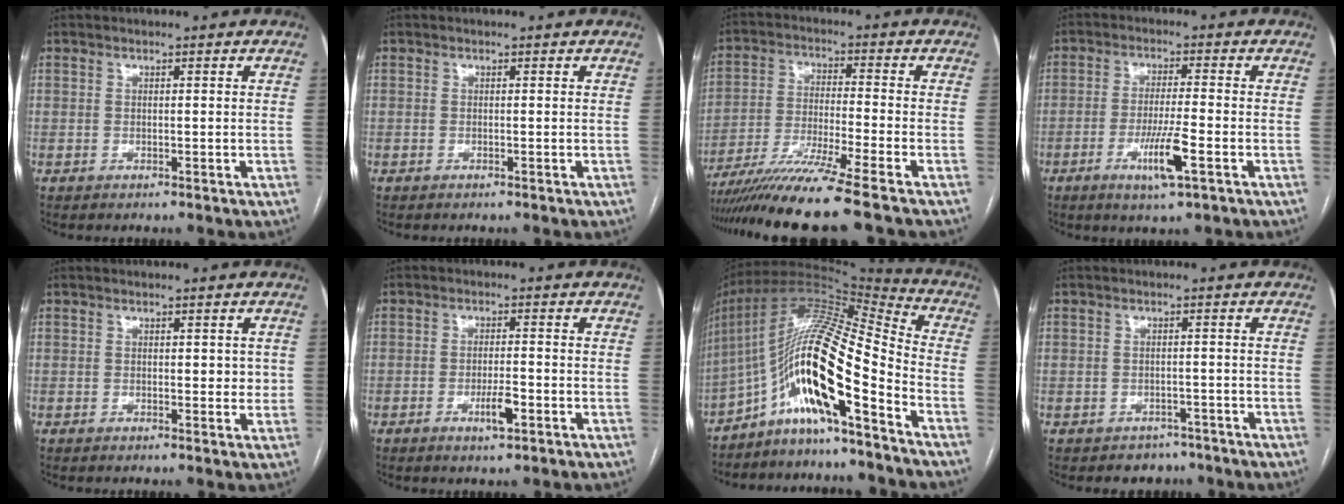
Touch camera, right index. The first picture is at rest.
{"total": 0.0}
{"total": 13.0, "force": [-10.6, -2.4, 7.0], "torque": [-0.111, -0.035, -0.182]}
{"total": 6.9, "force": [-2.8, 0.1, 6.2], "torque": [-0.118, -0.013, -0.049]}
{"total": 2.3, "force": [0.5, 1.3, 1.8], "torque": [-0.017, -0.001, 0.004]}
{"total": 3.5, "force": [-1.5, 0.7, 3.1], "torque": [-0.056, 0.001, -0.023]}
{"total": 17.6, "force": [-8.5, 2.9, 15.2], "torque": [-0.281, 0.027, -0.148]}
{"total": 3.2, "force": [-2.2, 2.3, -0.2], "torque": [0.002, 0.013, -0.033]}